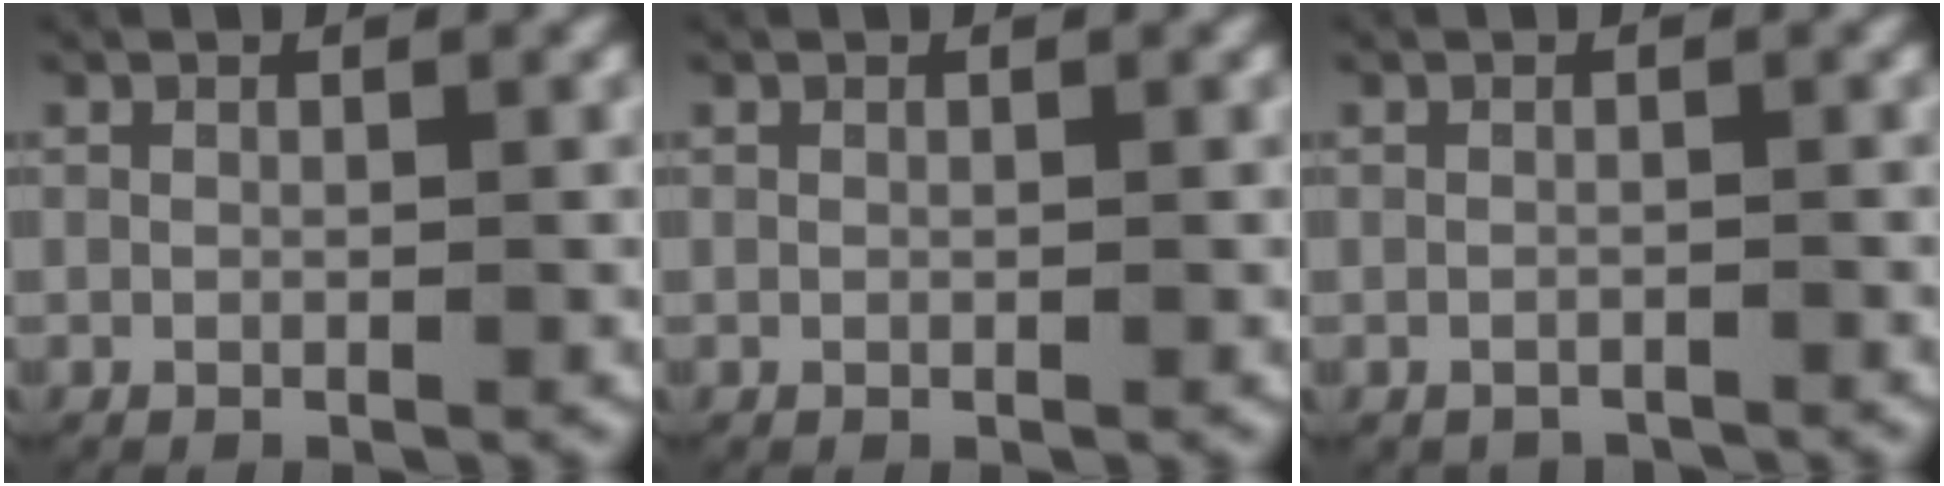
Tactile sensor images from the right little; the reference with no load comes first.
{"total": 0.0}
{"total": 1.3, "force": [-1.3, 0.2, 0.0], "torque": [0.002, -0.005, -0.019]}